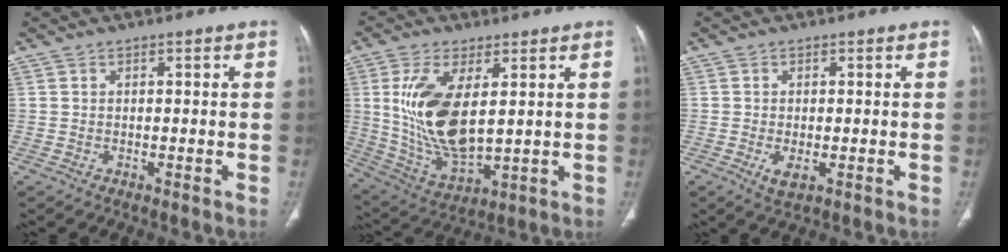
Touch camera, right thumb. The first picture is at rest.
{"total": 15.9, "force": [3.1, 7.3, 13.8], "torque": [-0.276, -0.023, 0.076]}
{"total": 2.9, "force": [-0.8, 1.4, 2.4], "torque": [-0.048, -0.007, -0.011]}